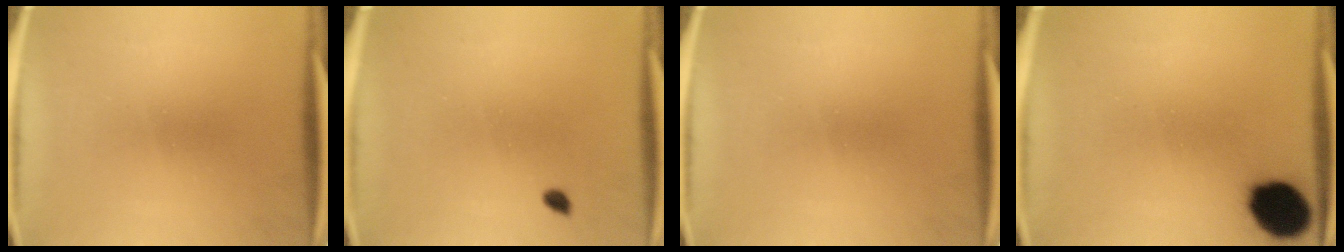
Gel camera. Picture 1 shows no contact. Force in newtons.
{"total": 0.9}
{"total": 0.0}
{"total": 12.2}